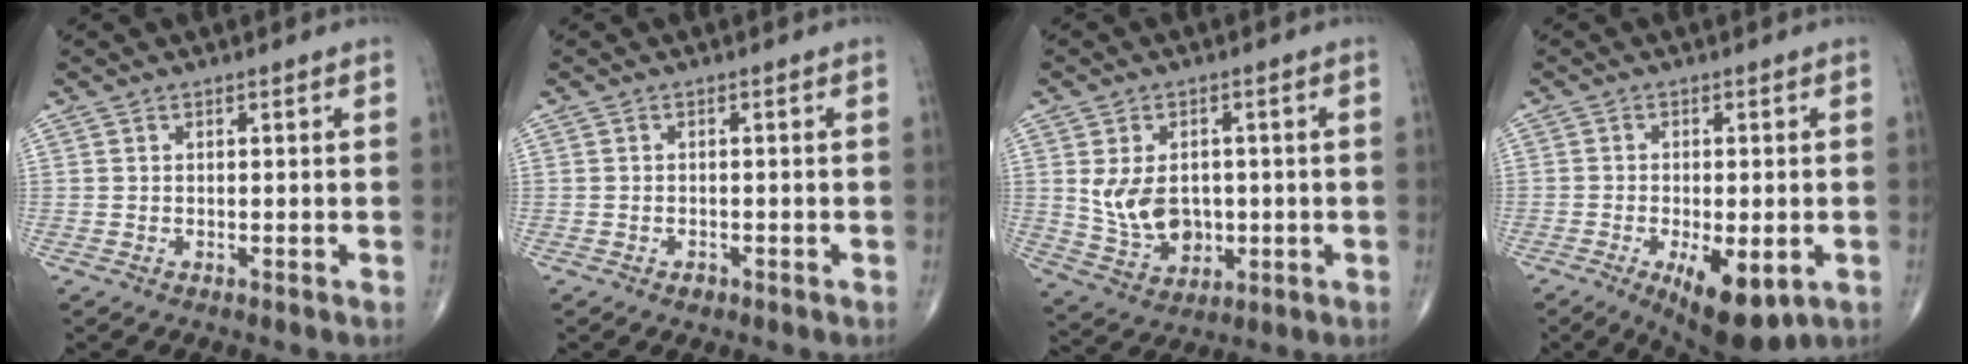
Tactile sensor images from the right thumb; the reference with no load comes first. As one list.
[{"total": 1.2, "force": [-0.7, 0.8, 0.5], "torque": [-0.006, 0.004, -0.010]}, {"total": 10.0, "force": [0.3, 7.2, 7.0], "torque": [-0.101, -0.005, 0.023]}, {"total": 10.9, "force": [-4.0, 4.6, 9.0], "torque": [-0.127, -0.011, -0.053]}]